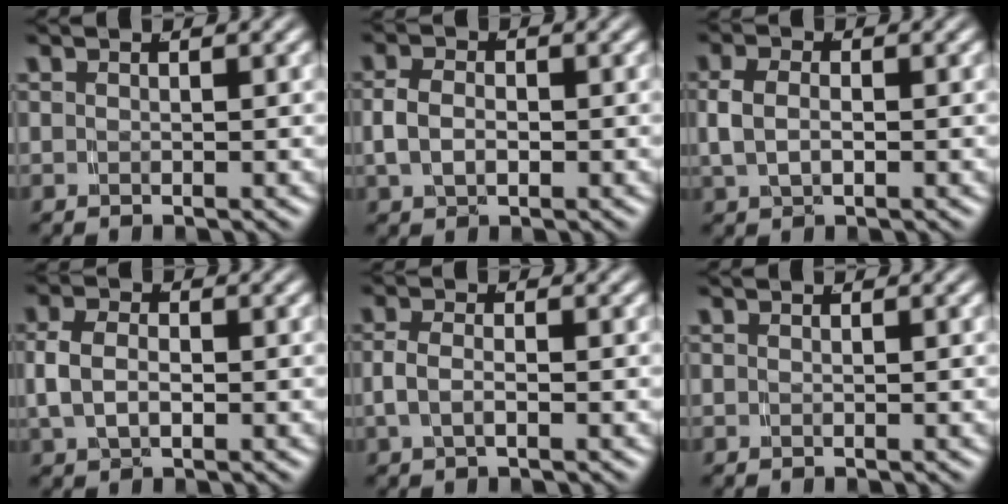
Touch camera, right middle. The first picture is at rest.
{"total": 2.9, "force": [-0.4, 2.0, 2.1], "torque": [-0.049, -0.002, -0.007]}
{"total": 3.0, "force": [-0.1, 1.9, 2.3], "torque": [-0.054, 0.000, -0.002]}
{"total": 3.6, "force": [-0.3, 2.5, 2.6], "torque": [-0.062, -0.001, -0.006]}
{"total": 2.3, "force": [-0.6, 1.2, 1.9], "torque": [-0.044, -0.002, -0.013]}
{"total": 0.0}